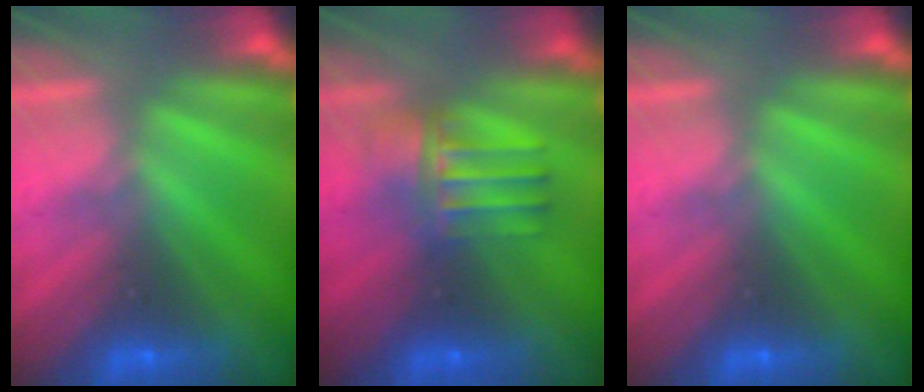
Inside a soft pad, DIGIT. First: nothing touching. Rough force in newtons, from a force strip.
{"total": 4.7}
{"total": 0.0}